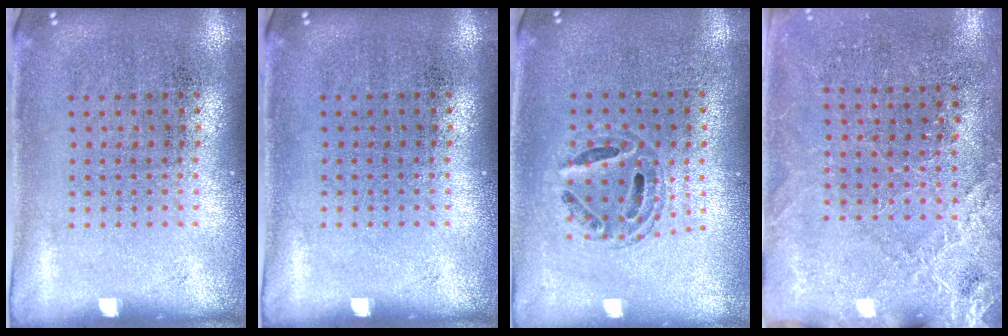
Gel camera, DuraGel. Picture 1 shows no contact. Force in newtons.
{"total": 0.0}
{"total": 0.6, "press": 0.6, "slide": 0.2}
{"total": 2.6, "press": 2.6, "slide": 0.5}